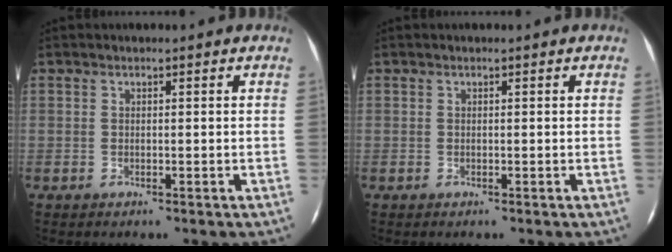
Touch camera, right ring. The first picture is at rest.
{"total": 0.0}